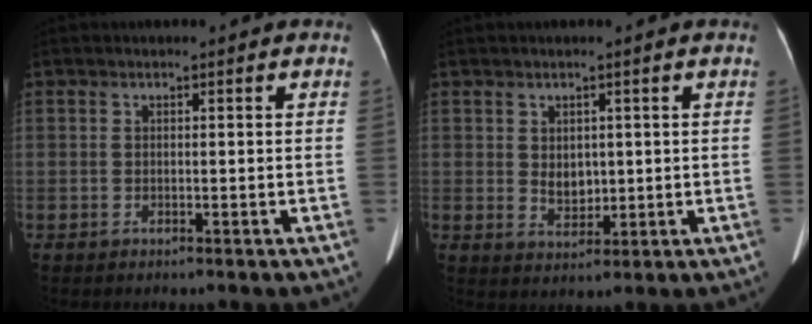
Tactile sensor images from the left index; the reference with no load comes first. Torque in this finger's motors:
{"motor_torque": [0.68, -0.07, 0.05, 0.01]}